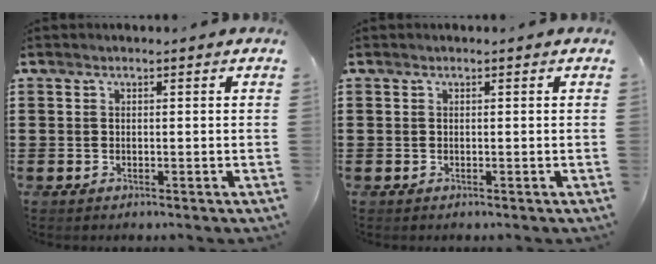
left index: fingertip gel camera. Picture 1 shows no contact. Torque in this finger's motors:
{"motor_torque": [0.00, 0.00, 0.00, 0.00]}